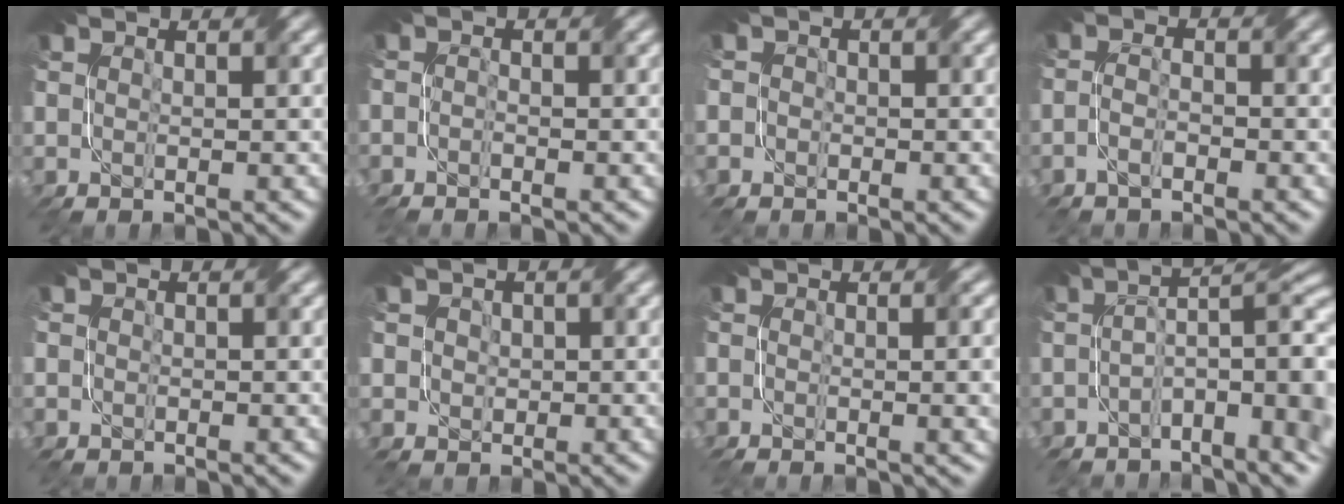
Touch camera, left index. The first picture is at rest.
{"total": 2.0, "force": [-1.8, -0.3, -0.7], "torque": [0.011, -0.004, -0.016]}
{"total": 1.8, "force": [-1.3, 0.9, -0.8], "torque": [0.023, 0.000, -0.011]}
{"total": 2.4, "force": [-2.4, 0.2, 0.0], "torque": [-0.008, 0.000, -0.028]}
{"total": 1.6, "force": [-1.2, 0.6, -1.0], "torque": [0.024, -0.007, -0.006]}
{"total": 1.5, "force": [-0.5, 1.2, -0.7], "torque": [0.003, 0.001, 0.018]}
{"total": 3.1, "force": [-1.4, 1.2, 2.5], "torque": [0.003, 0.007, -0.009]}
{"total": 6.8, "force": [-2.6, 2.1, 5.9], "torque": [-0.081, 0.005, -0.030]}